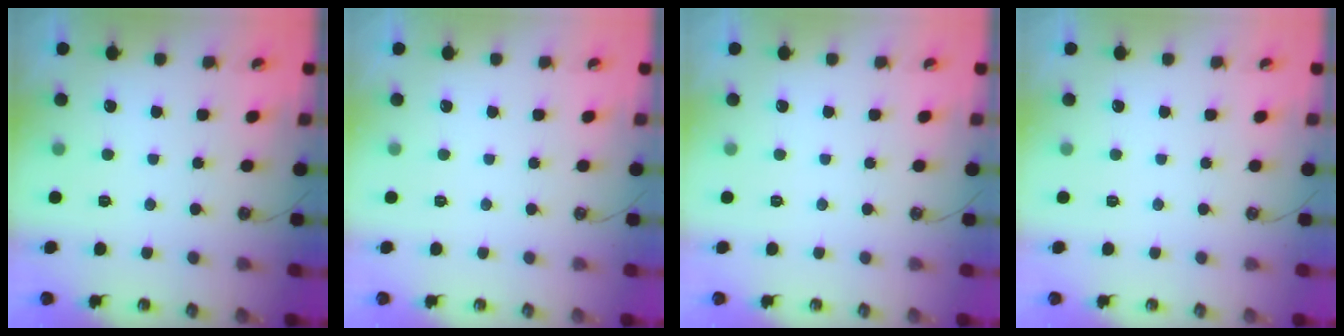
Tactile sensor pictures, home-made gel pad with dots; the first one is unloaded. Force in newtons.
{"total": 0.0}
{"total": 0.0}
{"total": 0.0}